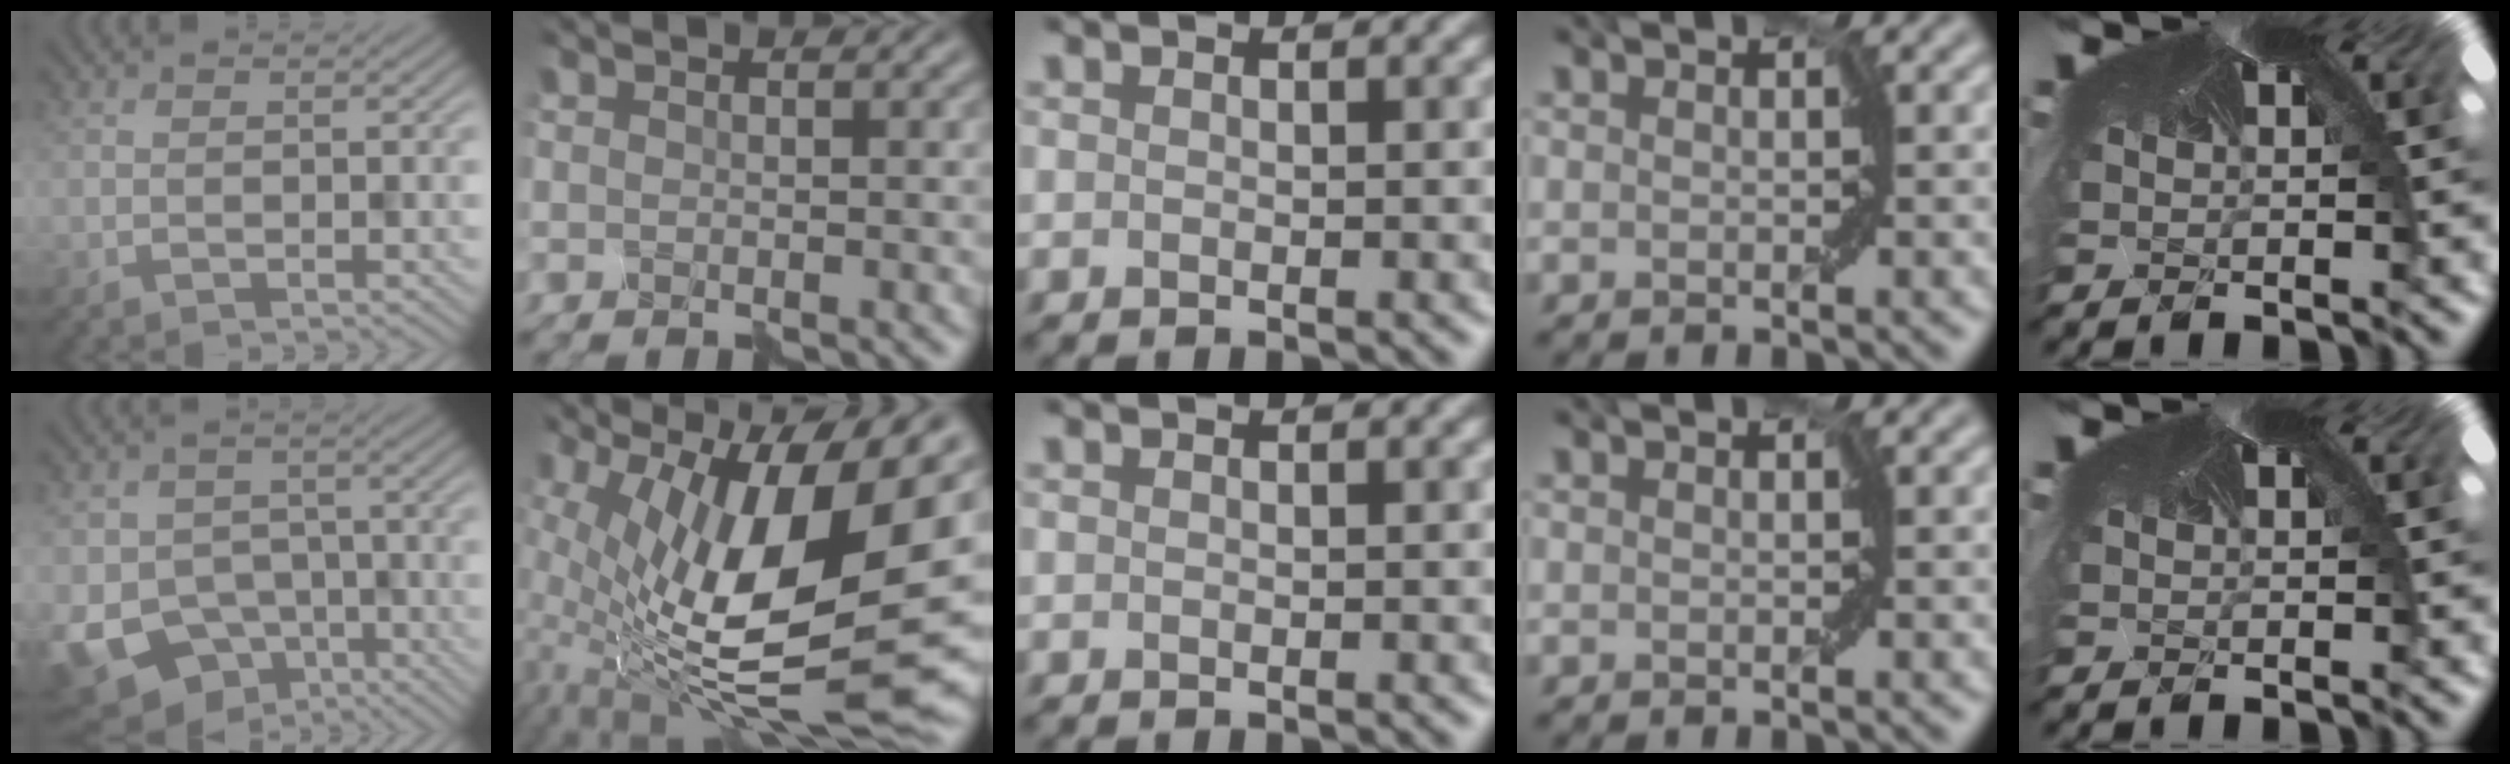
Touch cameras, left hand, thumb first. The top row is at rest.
{"thumb": {"total": 10.7, "force": [-5.1, 8.2, 4.6], "torque": [-0.101, -0.032, -0.065]}, "index": {"total": 17.0, "force": [1.0, 6.6, 15.7], "torque": [-0.286, 0.004, 0.018]}}